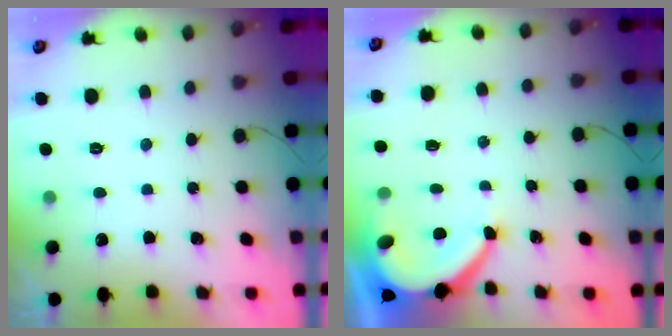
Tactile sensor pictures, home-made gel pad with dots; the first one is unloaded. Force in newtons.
{"total": 7.7, "press": 7.6, "slide": 0.8}